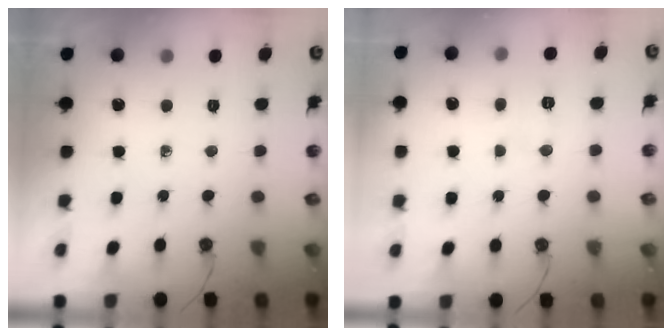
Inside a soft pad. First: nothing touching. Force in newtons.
{"total": 9.2, "press": 6.0, "slide": 6.9}